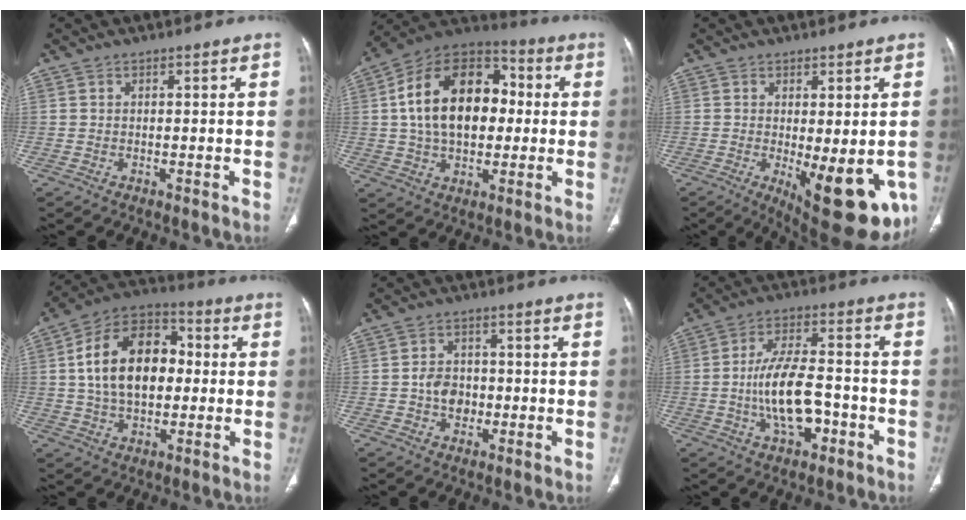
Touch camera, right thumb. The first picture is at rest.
{"total": 21.2, "force": [2.0, 13.8, 15.9], "torque": [-0.242, 0.028, 0.029]}
{"total": 15.6, "force": [-4.4, 5.9, 13.7], "torque": [-0.142, -0.020, -0.040]}
{"total": 17.8, "force": [1.5, 11.6, 13.4], "torque": [-0.202, 0.027, 0.019]}
{"total": 5.4, "force": [-0.8, 4.3, 3.1], "torque": [-0.030, 0.012, -0.016]}
{"total": 12.0, "force": [-3.0, 5.9, 10.0], "torque": [-0.175, 0.028, -0.052]}